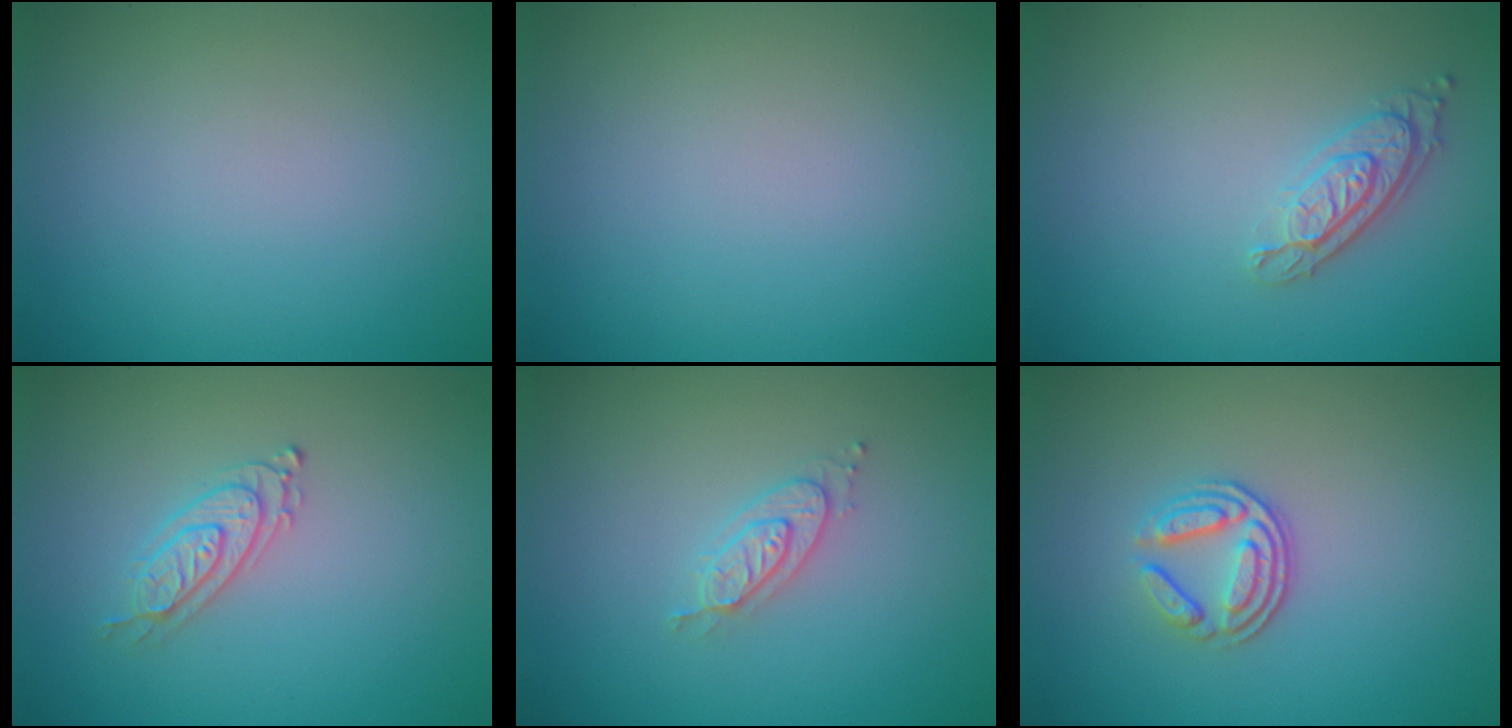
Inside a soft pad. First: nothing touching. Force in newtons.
{"total": 0.0}
{"total": 3.0, "press": 2.3, "slide": 1.9}
{"total": 2.2, "press": 2.0, "slide": 0.8}
{"total": 2.2, "press": 2.2, "slide": 0.3}
{"total": 3.4, "press": 2.5, "slide": 2.3}